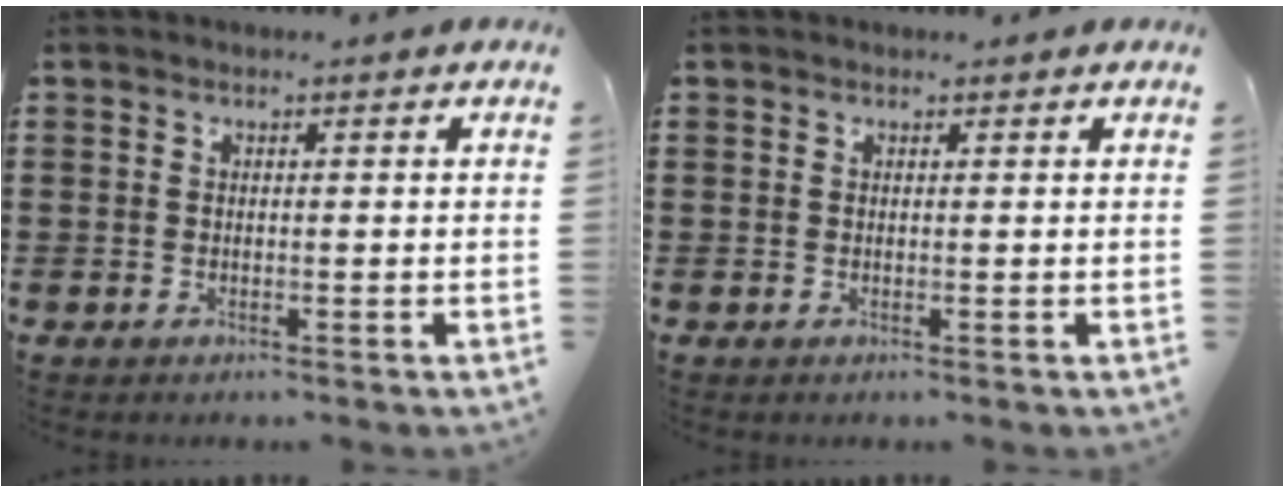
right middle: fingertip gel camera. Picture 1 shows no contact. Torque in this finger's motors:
{"motor_torque": [0.19, -0.03, 0.03, 0.00]}